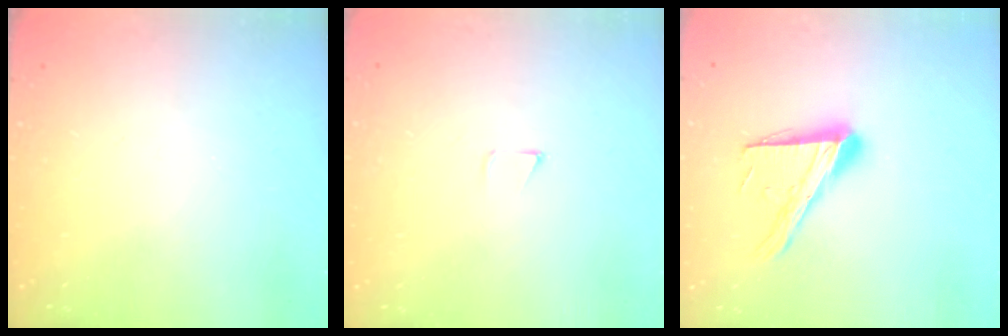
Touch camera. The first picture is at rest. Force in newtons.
{"total": 2.6, "press": 2.6, "slide": 0.2}
{"total": 13.9, "press": 13.9, "slide": 1.2}